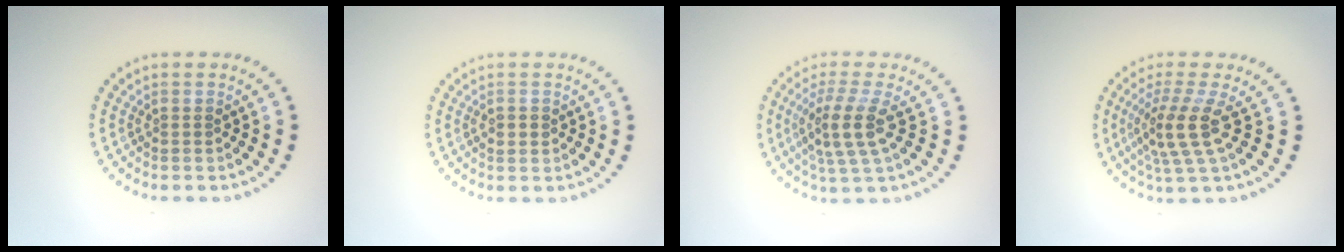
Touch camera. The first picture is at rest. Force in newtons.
{"total": 1.5, "press": 1.5, "slide": 0.0}
{"total": 3.8, "press": 3.2, "slide": 2.1}
{"total": 3.9, "press": 2.9, "slide": 2.6}